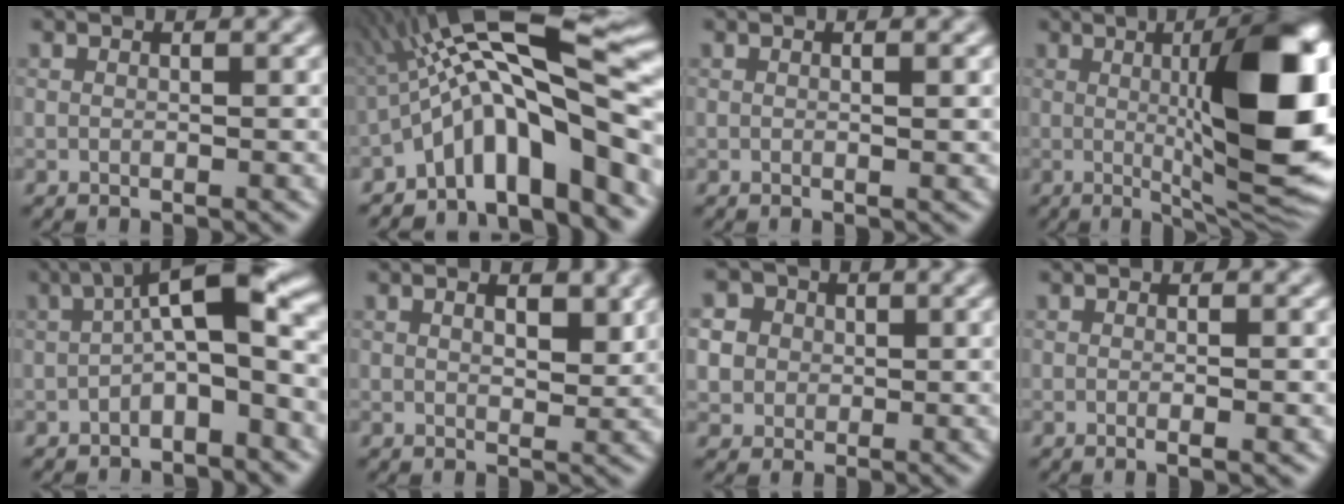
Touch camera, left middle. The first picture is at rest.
{"total": 12.8, "force": [-3.3, 3.3, 11.9], "torque": [-0.179, 0.041, -0.050]}
{"total": 1.0, "force": [0.0, 0.3, 1.0], "torque": [-0.010, 0.006, -0.002]}
{"total": 12.5, "force": [0.1, 2.5, 12.2], "torque": [-0.155, 0.006, 0.013]}
{"total": 6.2, "force": [-0.1, 1.4, 6.0], "torque": [-0.096, 0.024, -0.004]}
{"total": 2.1, "force": [1.2, 0.6, 1.6], "torque": [-0.015, 0.001, 0.023]}
{"total": 4.8, "force": [1.5, 4.3, 1.7], "torque": [-0.055, 0.024, 0.030]}
{"total": 1.4, "force": [-0.6, 0.1, 1.2], "torque": [-0.021, 0.004, -0.006]}